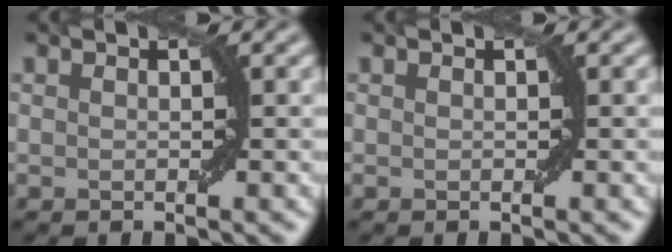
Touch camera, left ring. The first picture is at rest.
{"total": 0.0}